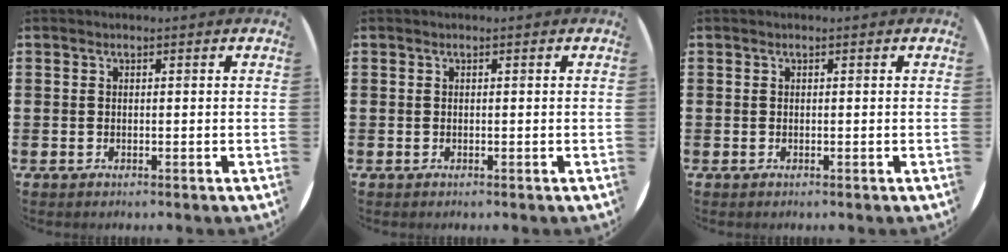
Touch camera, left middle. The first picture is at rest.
{"total": 0.0}
{"total": 0.0}